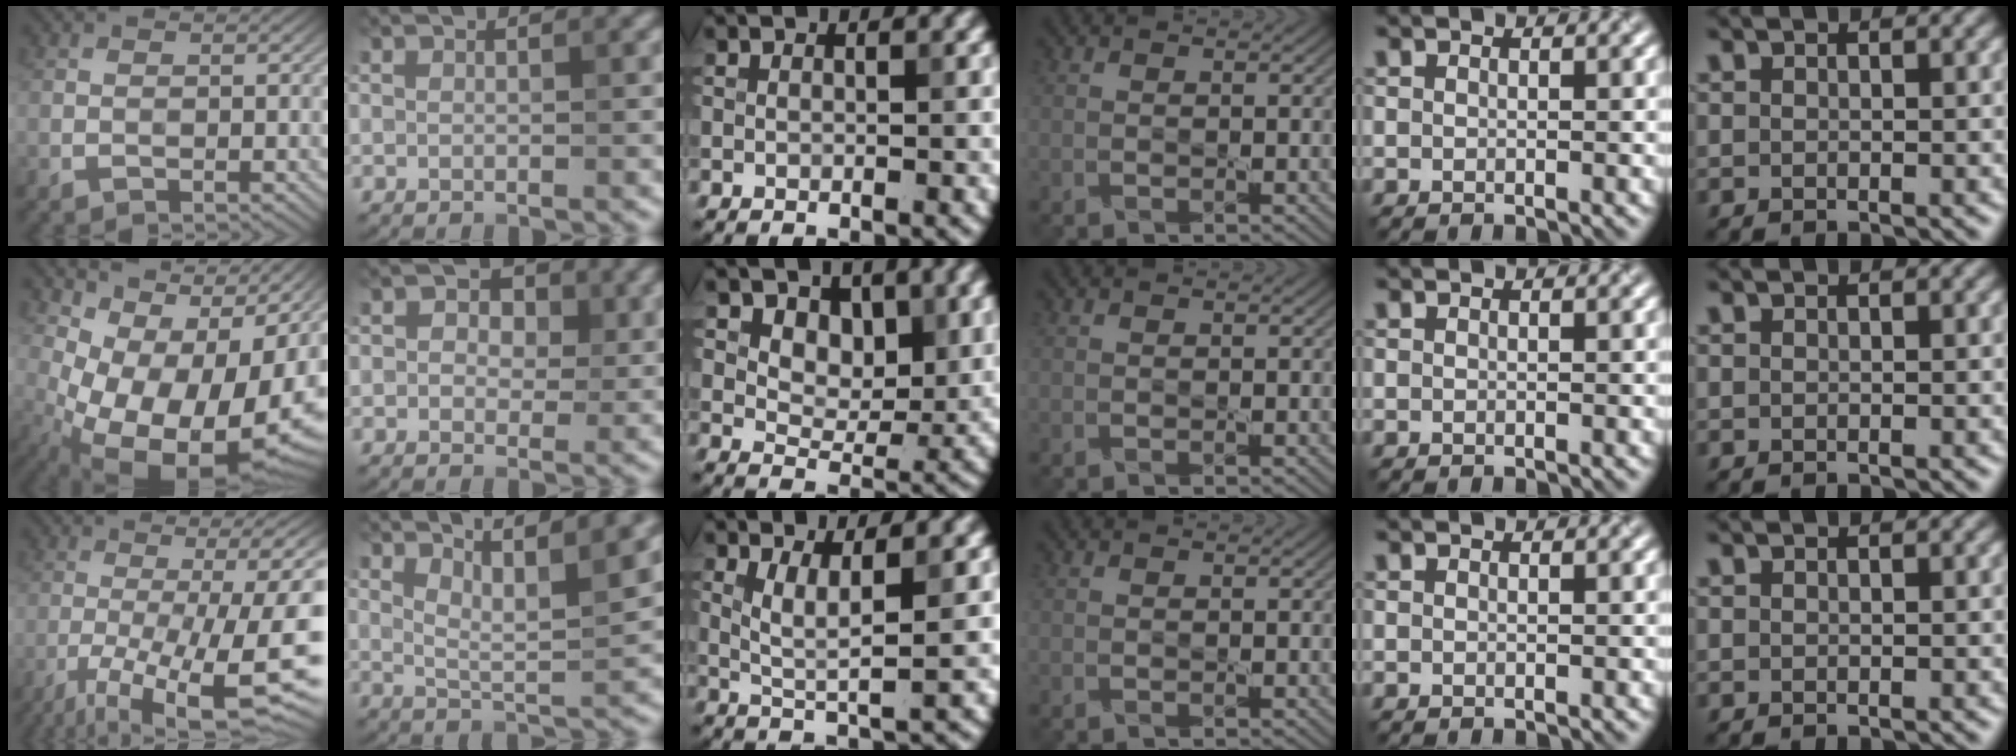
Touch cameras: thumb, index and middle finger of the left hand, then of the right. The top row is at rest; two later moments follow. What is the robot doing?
{"motion": "squeeze", "object": "bubble wrap"}